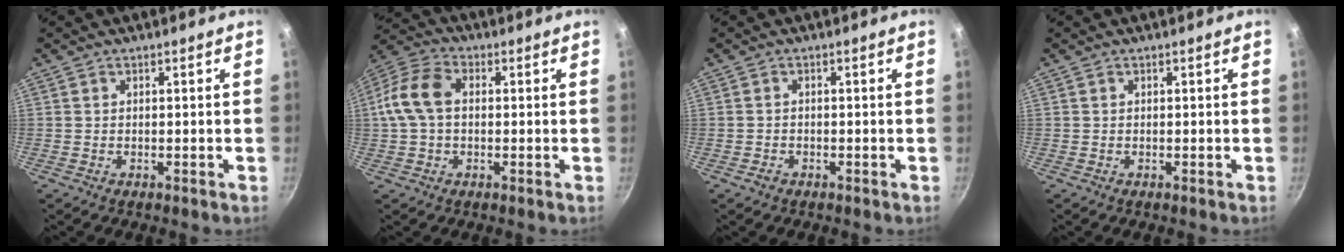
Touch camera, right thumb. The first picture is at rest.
{"total": 10.3, "force": [0.7, 7.1, 7.5], "torque": [-0.141, 0.028, 0.000]}
{"total": 1.0, "force": [-0.8, 0.6, 0.2], "torque": [-0.011, 0.007, -0.015]}
{"total": 0.0}